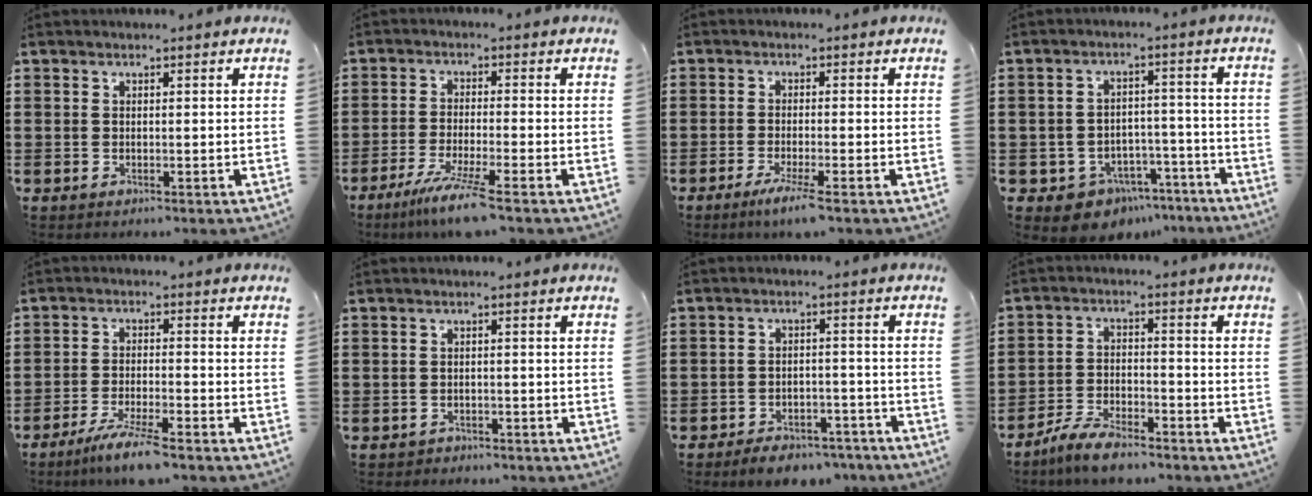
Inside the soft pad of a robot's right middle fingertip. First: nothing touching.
{"total": 6.0, "force": [-4.6, -0.3, 3.9], "torque": [-0.081, -0.019, -0.085]}
{"total": 3.5, "force": [-2.3, -0.1, 2.6], "torque": [-0.049, -0.009, -0.041]}
{"total": 5.0, "force": [-4.1, 2.8, 0.6], "torque": [-0.019, 0.020, -0.081]}
{"total": 5.6, "force": [-4.6, 0.1, 3.1], "torque": [-0.069, -0.015, -0.086]}
{"total": 1.3, "force": [-1.2, 0.5, -0.1], "torque": [-0.003, 0.002, -0.027]}
{"total": 4.2, "force": [-4.1, 0.9, 0.5], "torque": [-0.011, 0.012, -0.084]}
{"total": 5.8, "force": [-5.2, 1.1, 2.3], "torque": [-0.058, 0.001, -0.103]}